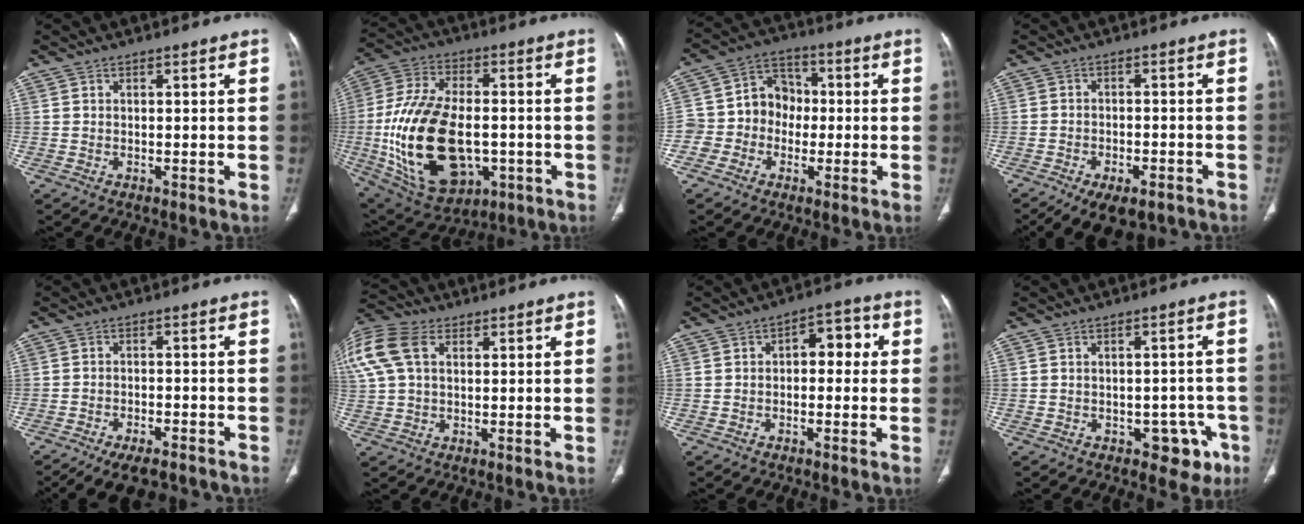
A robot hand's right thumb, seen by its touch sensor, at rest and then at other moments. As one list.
[{"total": 25.1, "force": [-3.8, 14.7, 20.0], "torque": [-0.389, 0.002, -0.040]}, {"total": 10.0, "force": [-1.7, 9.1, 3.9], "torque": [-0.030, 0.039, -0.039]}, {"total": 11.1, "force": [-7.6, 5.3, 6.1], "torque": [-0.085, 0.022, -0.107]}, {"total": 10.4, "force": [-8.2, 3.9, 4.9], "torque": [-0.069, 0.030, -0.122]}, {"total": 18.0, "force": [6.1, 12.4, 11.6], "torque": [-0.315, 0.049, 0.117]}, {"total": 7.8, "force": [0.4, 4.8, 6.1], "torque": [-0.045, 0.035, -0.005]}, {"total": 6.2, "force": [-2.9, 4.2, 3.6], "torque": [-0.010, 0.019, -0.030]}]